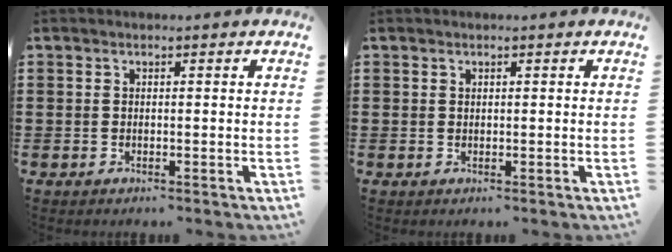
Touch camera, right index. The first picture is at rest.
{"total": 0.0}